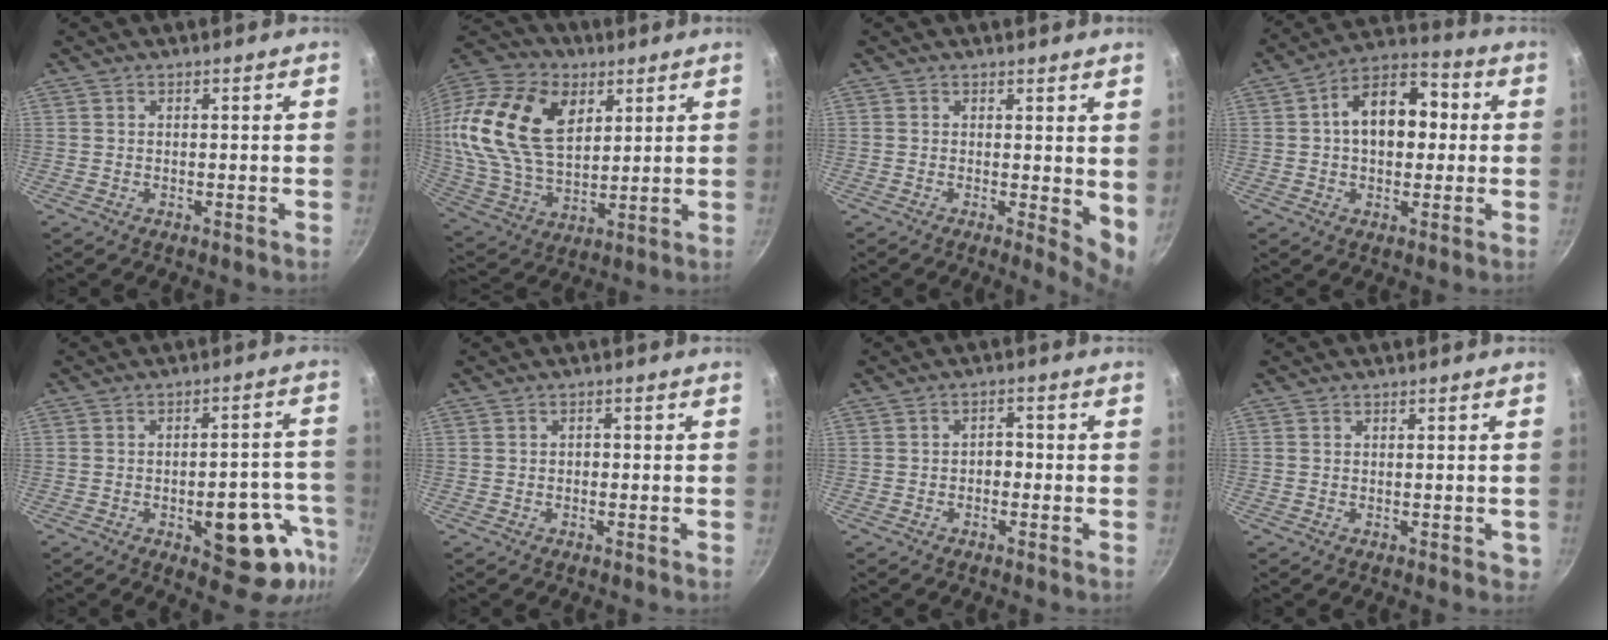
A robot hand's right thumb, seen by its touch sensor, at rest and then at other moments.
{"total": 24.8, "force": [8.2, 16.4, 16.7], "torque": [-0.327, 0.000, 0.149]}
{"total": 5.2, "force": [0.6, 2.0, 4.8], "torque": [-0.057, -0.011, 0.007]}
{"total": 13.8, "force": [1.3, 9.3, 10.1], "torque": [-0.107, 0.032, 0.005]}
{"total": 15.2, "force": [-6.0, 7.0, 12.1], "torque": [-0.086, 0.034, -0.072]}
{"total": 1.0, "force": [-0.4, 0.7, 0.5], "torque": [-0.007, 0.004, -0.006]}
{"total": 2.3, "force": [-0.8, 1.7, 1.4], "torque": [-0.006, 0.014, -0.015]}
{"total": 1.5, "force": [0.0, 1.1, 1.0], "torque": [-0.006, 0.001, 0.002]}